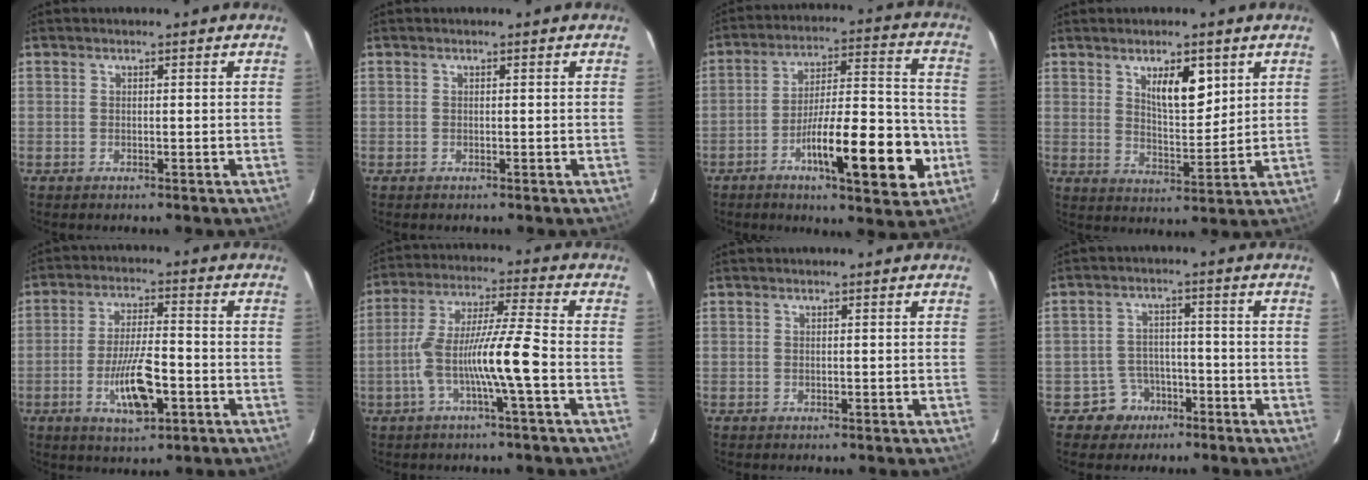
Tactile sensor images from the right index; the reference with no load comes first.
{"total": 0.0}
{"total": 17.3, "force": [-6.6, 3.2, 15.6], "torque": [-0.245, 0.012, -0.099]}
{"total": 7.1, "force": [3.5, 2.4, 5.7], "torque": [-0.097, -0.005, 0.064]}
{"total": 6.9, "force": [-2.5, 1.8, 6.2], "torque": [-0.115, -0.002, -0.041]}
{"total": 10.9, "force": [-3.1, -0.6, 10.4], "torque": [-0.202, 0.011, -0.062]}
{"total": 0.0}
{"total": 4.9, "force": [-2.7, 4.1, 0.0], "torque": [0.008, 0.014, -0.038]}